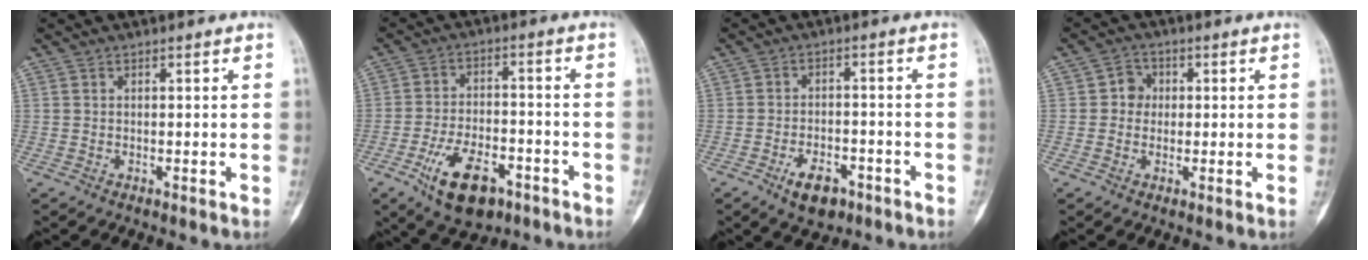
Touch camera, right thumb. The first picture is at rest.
{"total": 12.3, "force": [-6.4, 6.3, 8.4], "torque": [-0.130, 0.029, -0.100]}
{"total": 6.7, "force": [-3.9, 3.6, 4.1], "torque": [-0.055, 0.024, -0.058]}
{"total": 3.4, "force": [0.2, 3.2, 1.4], "torque": [0.003, 0.009, -0.006]}